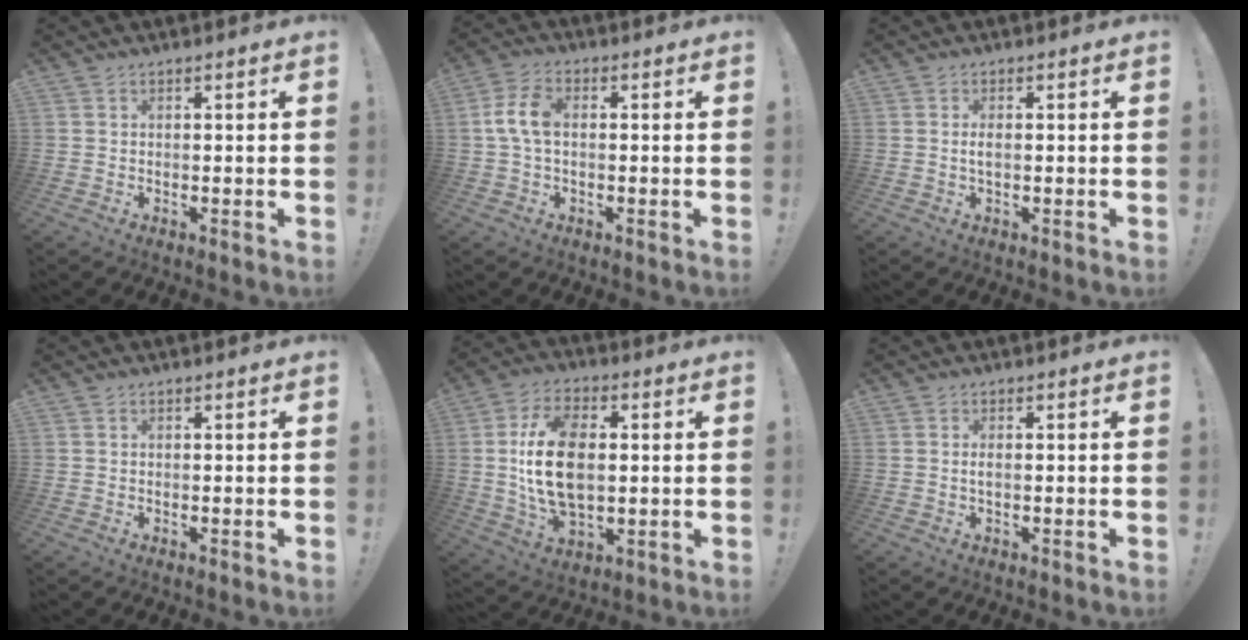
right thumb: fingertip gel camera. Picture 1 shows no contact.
{"total": 7.3, "force": [0.1, 4.1, 6.0], "torque": [-0.125, 0.009, 0.004]}
{"total": 1.8, "force": [-0.2, 0.6, 1.7], "torque": [-0.023, -0.002, -0.006]}
{"total": 0.0}
{"total": 17.5, "force": [1.1, 10.6, 13.8], "torque": [-0.260, -0.003, 0.015]}
{"total": 1.2, "force": [-0.2, 0.3, 1.1], "torque": [-0.013, -0.003, -0.005]}